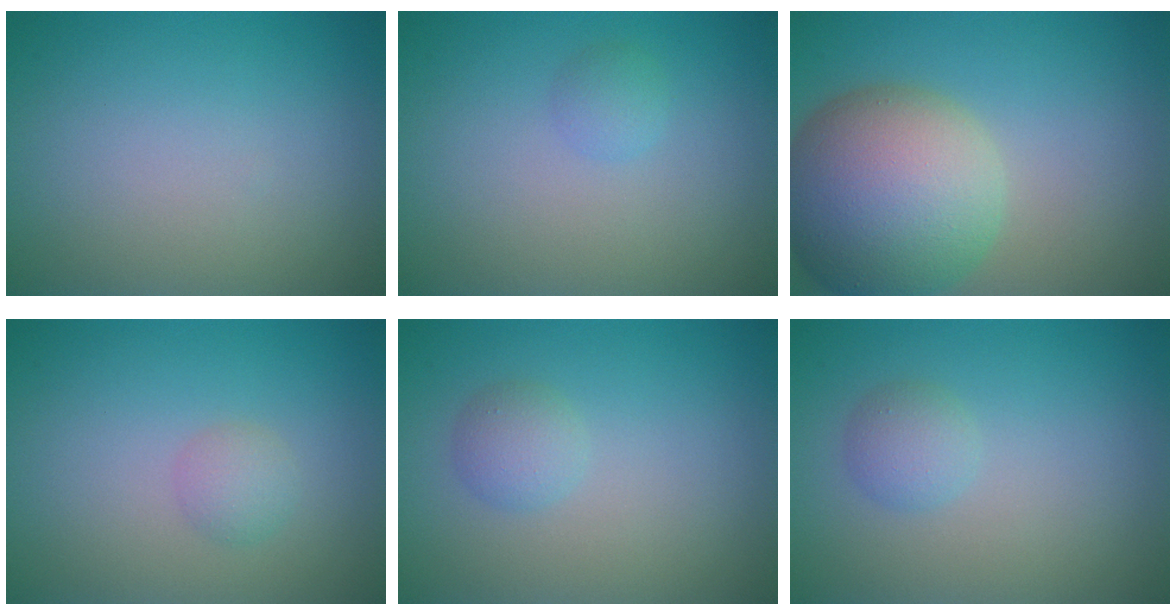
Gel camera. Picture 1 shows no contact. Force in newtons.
{"total": 1.1, "press": 1.1, "slide": 0.0}
{"total": 12.0, "press": 12.0, "slide": 0.5}
{"total": 1.4, "press": 1.4, "slide": 0.1}
{"total": 1.7, "press": 1.7, "slide": 0.1}
{"total": 1.7, "press": 1.7, "slide": 0.1}